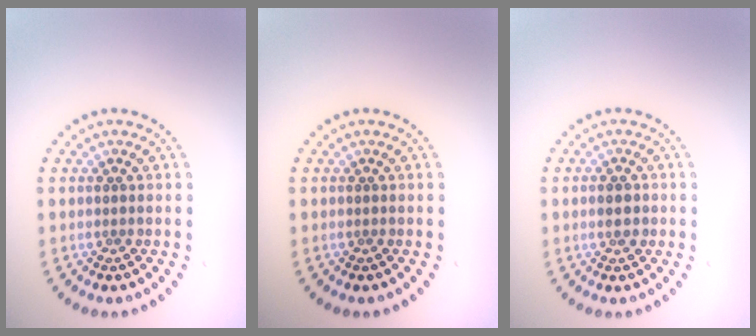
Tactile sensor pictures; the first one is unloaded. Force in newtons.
{"total": 0.0}
{"total": 2.0, "press": 2.0, "slide": 0.2}